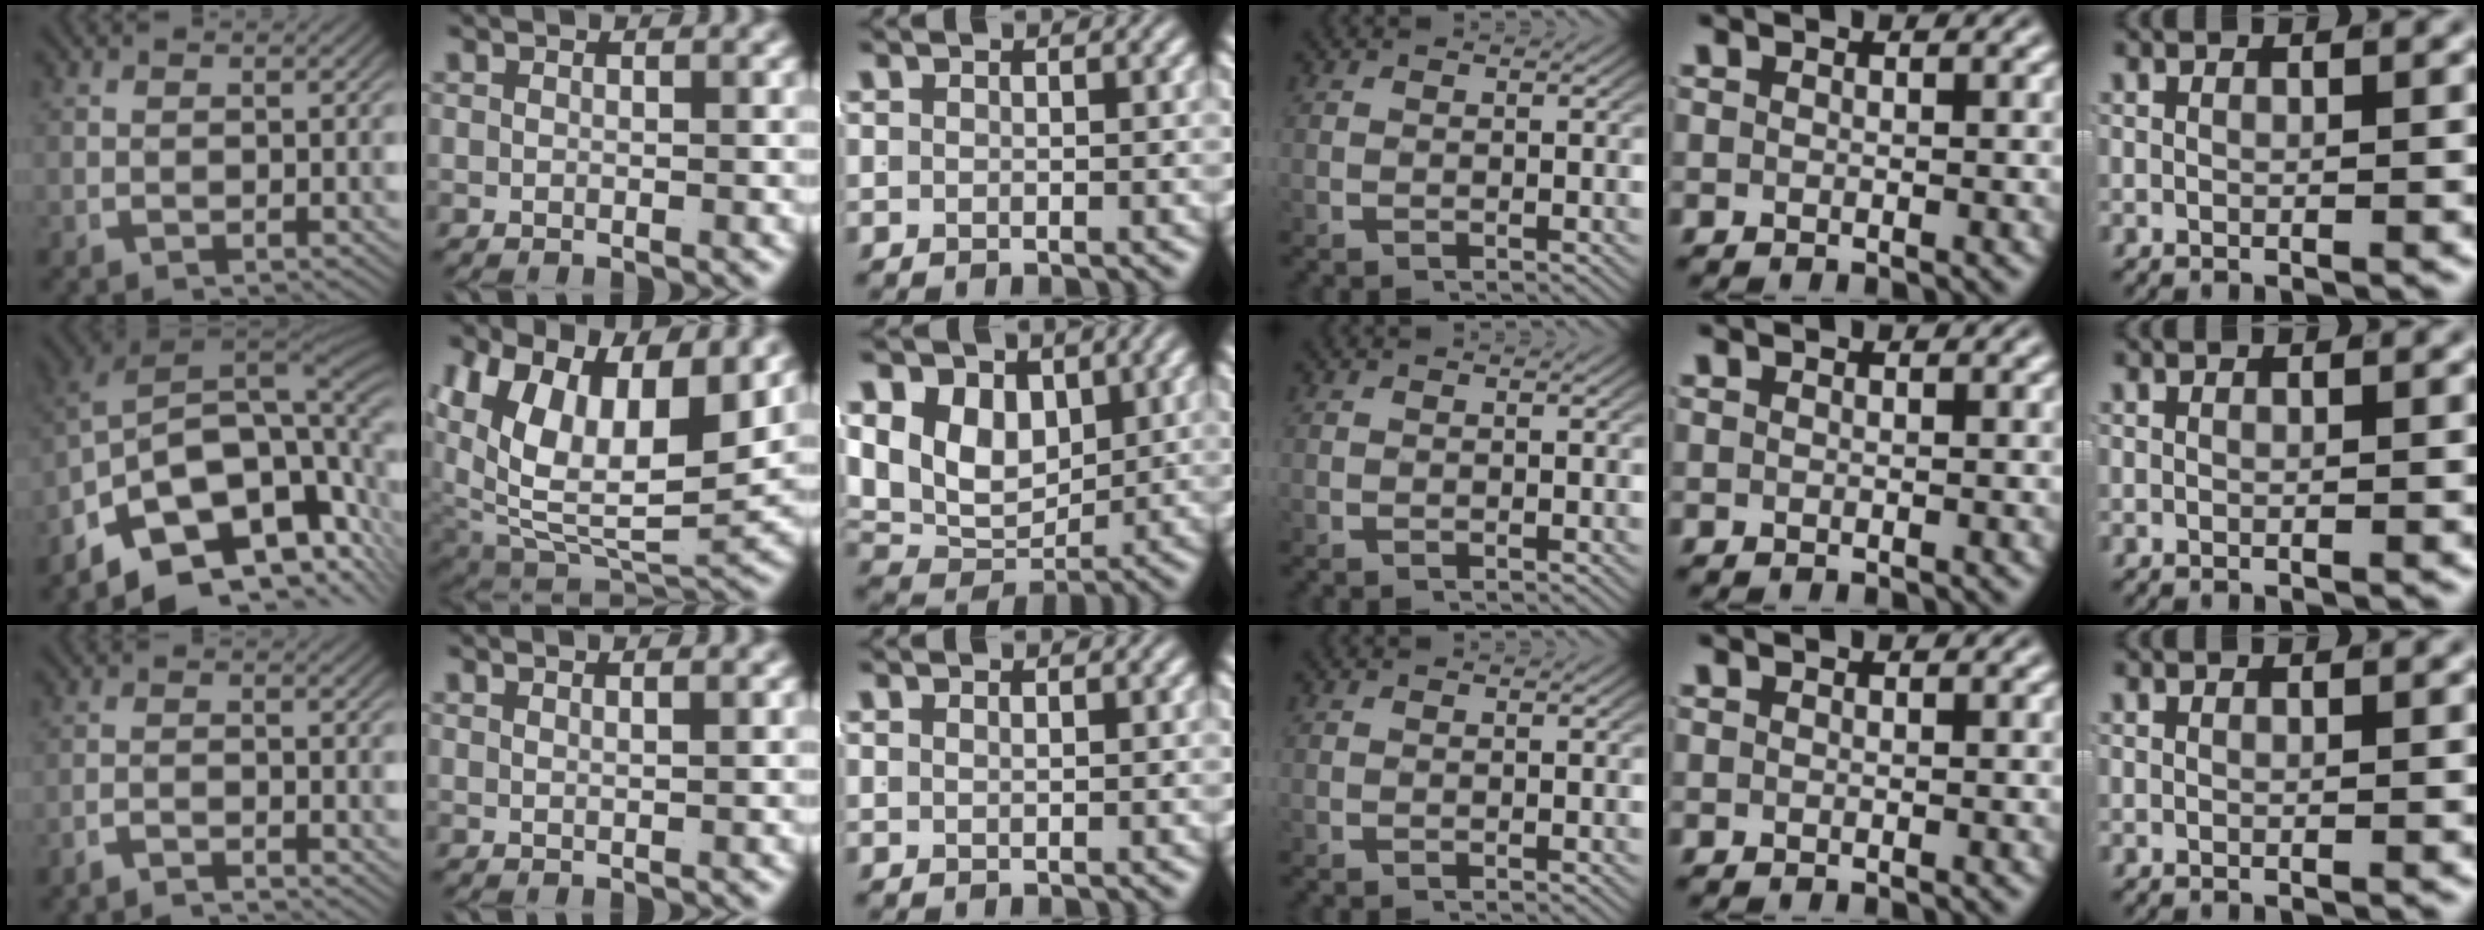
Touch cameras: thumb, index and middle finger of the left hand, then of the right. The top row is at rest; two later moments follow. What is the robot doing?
{"motion": "lift_and_place", "object": "shirt"}